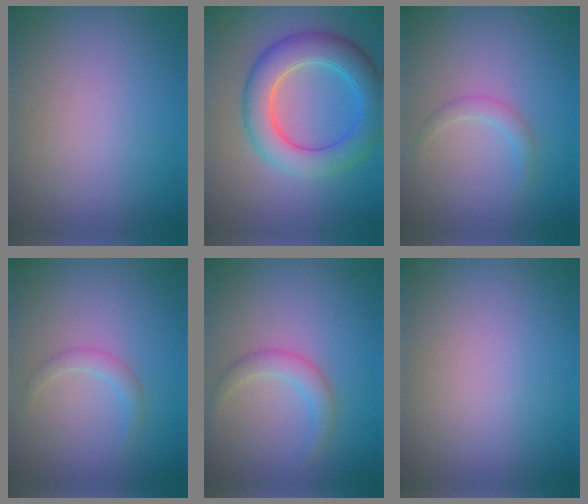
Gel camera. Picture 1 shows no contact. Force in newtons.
{"total": 6.5, "press": 6.5, "slide": 0.3}
{"total": 1.3, "press": 1.3, "slide": 0.2}
{"total": 1.3, "press": 1.3, "slide": 0.2}
{"total": 2.0, "press": 2.0, "slide": 0.2}
{"total": 0.0}